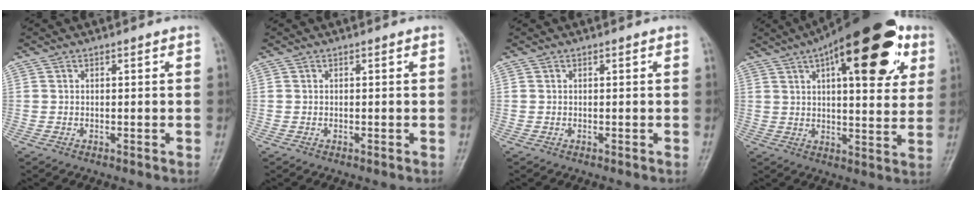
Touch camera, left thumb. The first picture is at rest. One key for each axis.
{"total": 0.0}
{"total": 0.0}
{"total": 25.1, "fx": 11.3, "fy": 9.6, "fz": 20.3, "tx": -0.269, "ty": 0.000, "tz": 0.160}